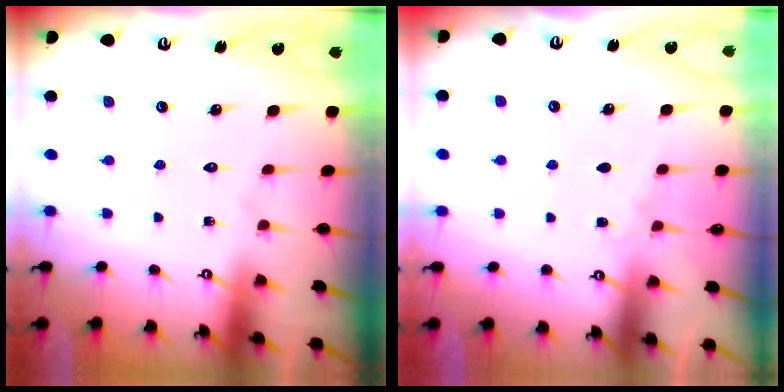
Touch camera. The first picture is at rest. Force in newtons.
{"total": 2.7, "press": 2.7, "slide": 0.4}